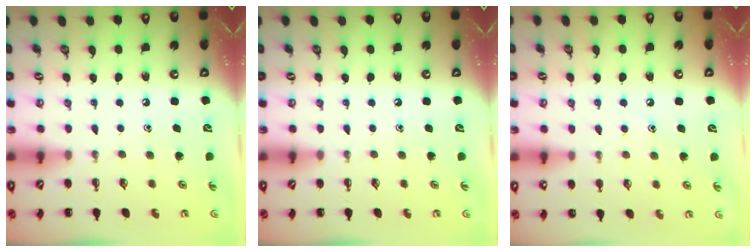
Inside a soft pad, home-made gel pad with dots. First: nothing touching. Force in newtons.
{"total": 0.0}
{"total": 7.5, "press": 7.3, "slide": 1.6}